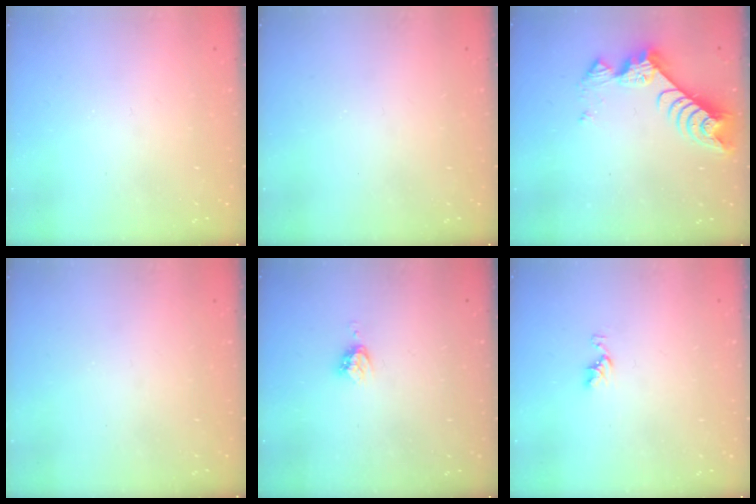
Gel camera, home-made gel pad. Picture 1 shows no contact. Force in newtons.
{"total": 0.0}
{"total": 8.1, "press": 8.1, "slide": 0.7}
{"total": 0.6, "press": 0.4, "slide": 0.4}
{"total": 4.6, "press": 4.6, "slide": 0.1}
{"total": 3.9, "press": 3.9, "slide": 0.5}